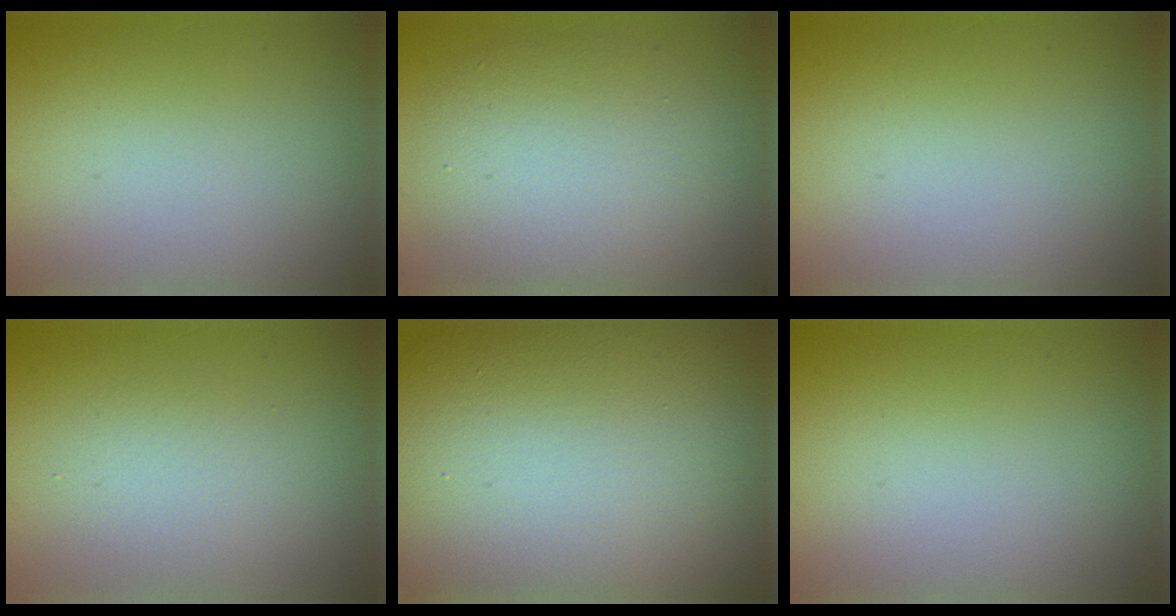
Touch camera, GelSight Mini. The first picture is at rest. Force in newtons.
{"total": 7.4, "press": 7.4, "slide": 0.4}
{"total": 0.0}
{"total": 2.5, "press": 2.4, "slide": 0.1}
{"total": 21.4, "press": 21.4, "slide": 0.5}
{"total": 0.0}